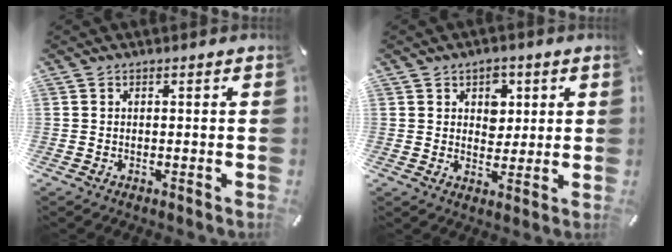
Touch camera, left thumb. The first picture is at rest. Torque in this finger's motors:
{"motor_torque": [0.80, 1.04, 0.41, -0.54, 0.00]}